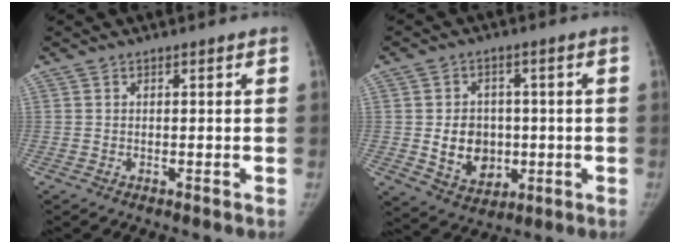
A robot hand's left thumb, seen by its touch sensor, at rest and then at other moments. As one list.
[{"total": 9.7, "force": [-0.7, 7.9, 5.6], "torque": [-0.053, -0.002, 0.003]}]